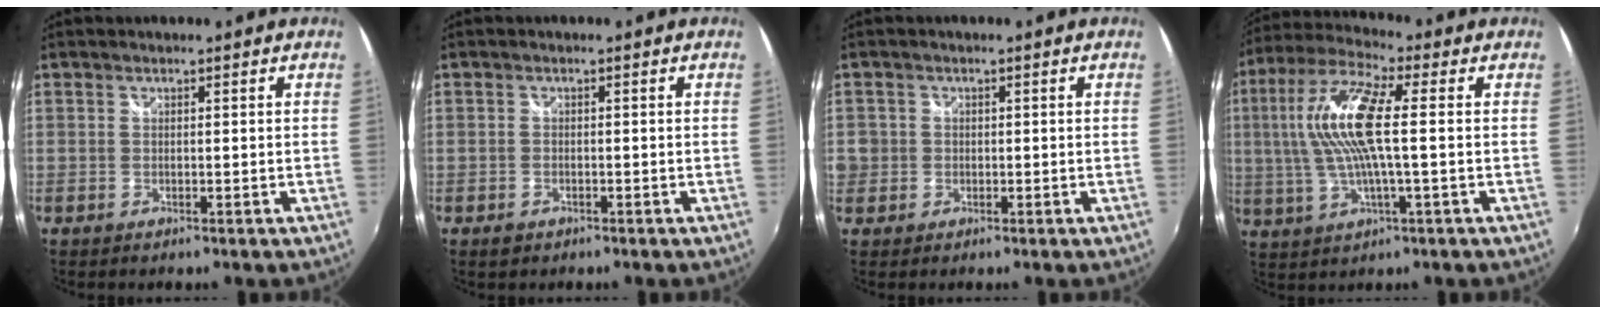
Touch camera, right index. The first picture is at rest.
{"total": 1.7, "force": [-1.0, 1.3, 0.6], "torque": [-0.012, -0.004, -0.016]}
{"total": 3.8, "force": [-0.3, 3.7, 0.7], "torque": [-0.019, 0.002, -0.003]}
{"total": 14.3, "force": [1.4, 3.1, 13.9], "torque": [-0.264, 0.009, 0.022]}